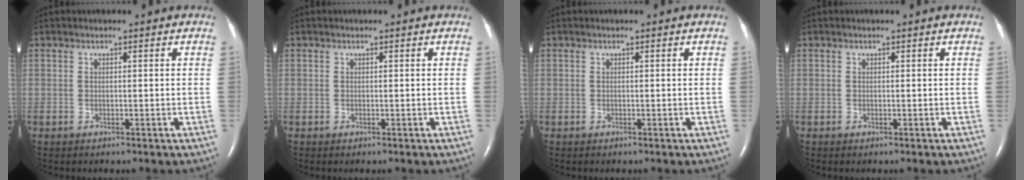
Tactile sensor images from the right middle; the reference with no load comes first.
{"total": 0.0}
{"total": 0.0}
{"total": 0.0}